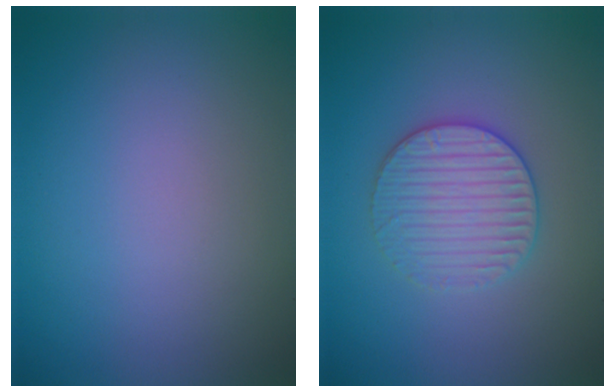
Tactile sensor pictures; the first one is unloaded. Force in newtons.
{"total": 3.1, "press": 3.1, "slide": 0.4}